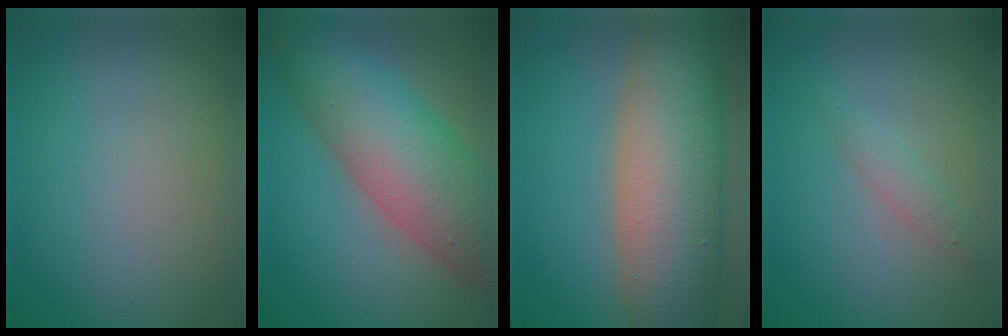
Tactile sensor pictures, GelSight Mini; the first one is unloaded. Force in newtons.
{"total": 11.5, "press": 11.5, "slide": 0.4}
{"total": 12.9, "press": 12.9, "slide": 0.5}
{"total": 1.4, "press": 1.4, "slide": 0.0}